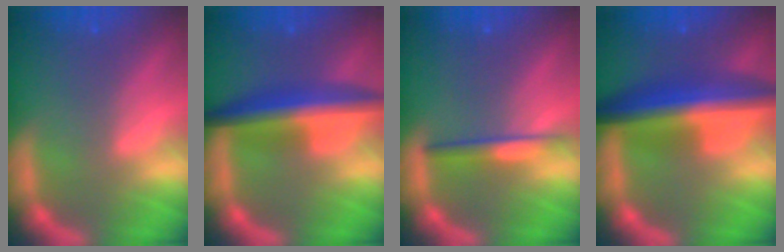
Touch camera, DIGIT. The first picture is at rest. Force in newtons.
{"total": 7.1}
{"total": 2.4}
{"total": 9.5}